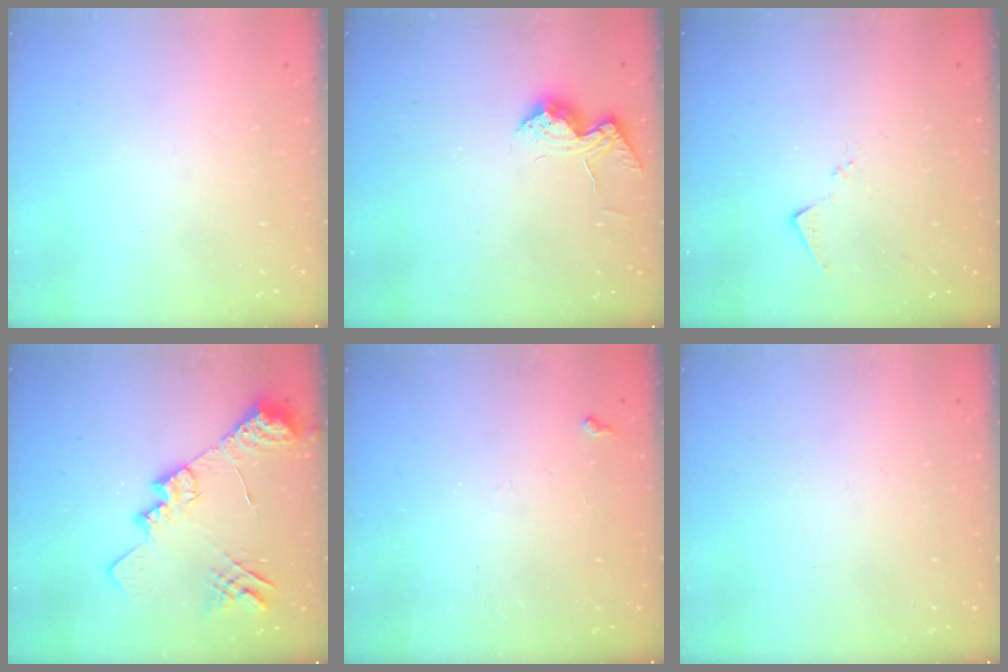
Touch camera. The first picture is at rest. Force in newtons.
{"total": 12.2, "press": 12.2, "slide": 0.5}
{"total": 7.6, "press": 7.6, "slide": 0.2}
{"total": 18.1, "press": 18.1, "slide": 1.6}
{"total": 5.0, "press": 4.9, "slide": 0.8}
{"total": 0.0}